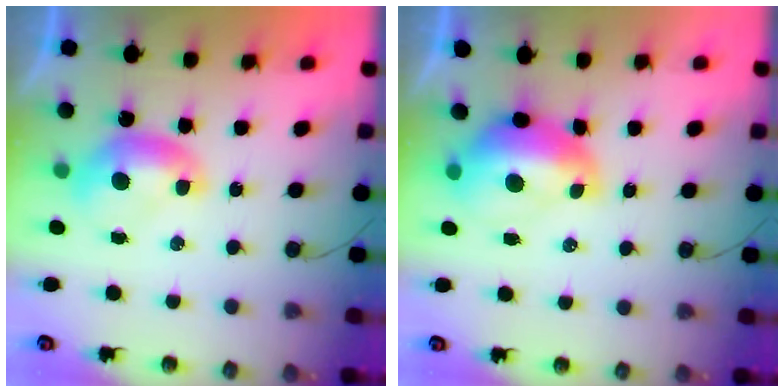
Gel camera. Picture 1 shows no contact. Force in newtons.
{"total": 3.1, "press": 3.0, "slide": 0.7}